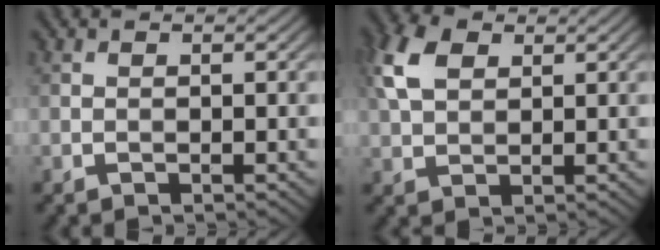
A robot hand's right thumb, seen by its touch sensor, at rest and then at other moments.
{"total": 6.5, "force": [2.5, 4.1, 4.4], "torque": [-0.118, 0.017, 0.047]}